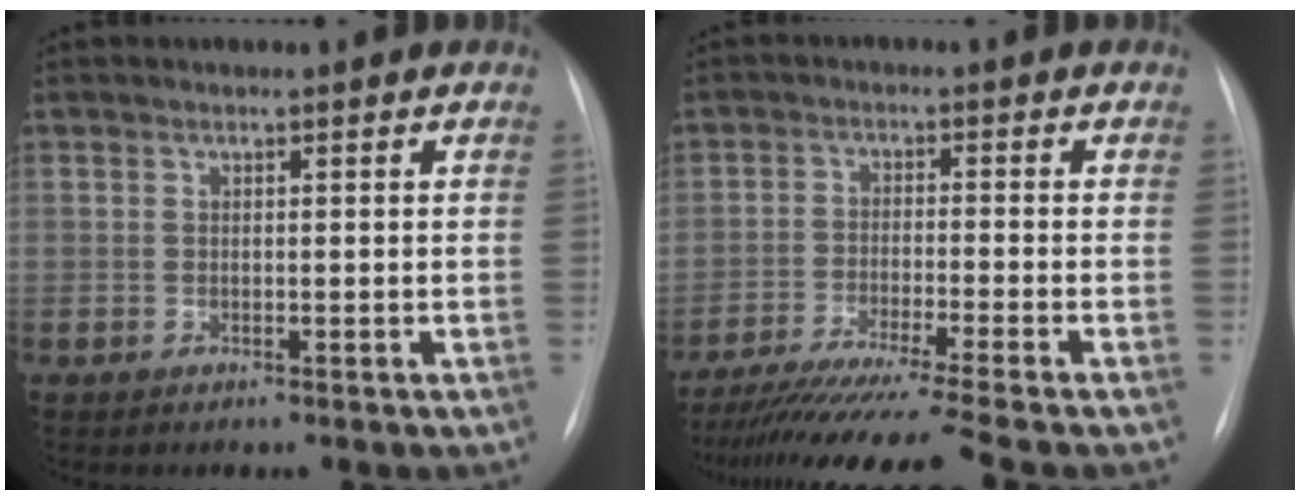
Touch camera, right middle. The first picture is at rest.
{"total": 15.8, "force": [-13.6, -2.4, 7.8], "torque": [-0.125, -0.045, -0.215]}